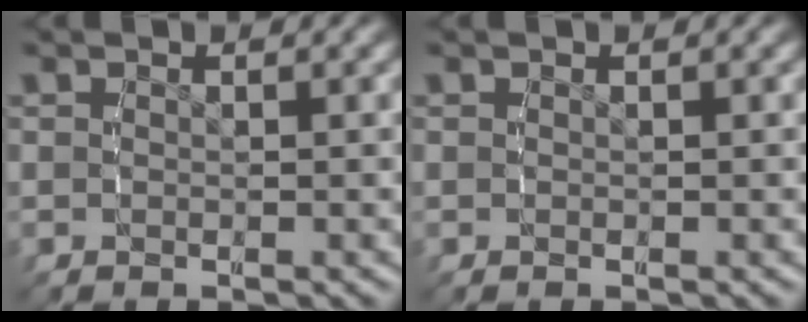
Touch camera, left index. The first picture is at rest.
{"total": 0.0}